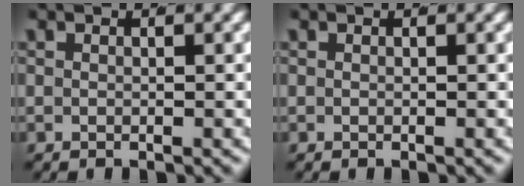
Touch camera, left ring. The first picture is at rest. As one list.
[{"total": 0.0}]